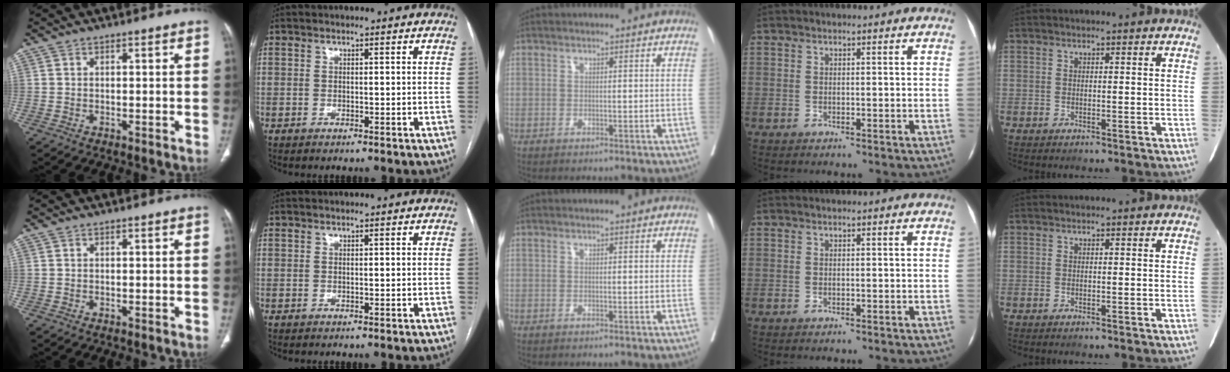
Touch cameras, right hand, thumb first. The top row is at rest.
{}